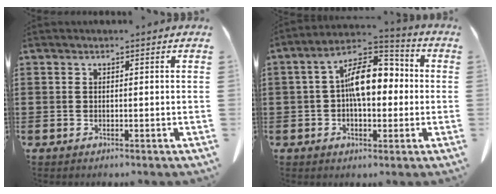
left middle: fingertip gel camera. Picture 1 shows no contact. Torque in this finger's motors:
{"motor_torque": [2.14, 0.00, 0.88, 0.21]}